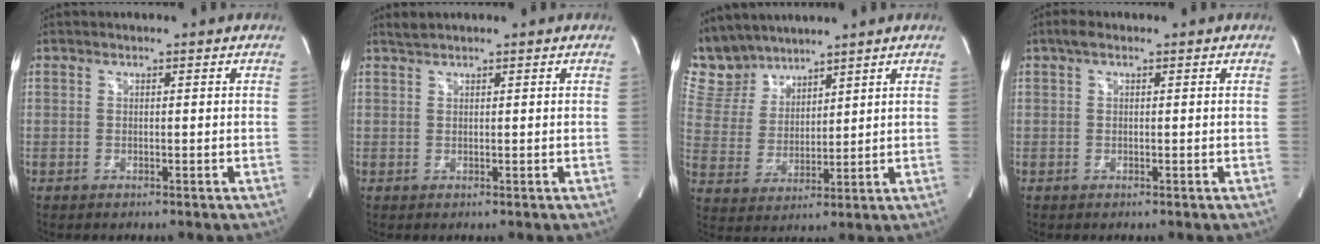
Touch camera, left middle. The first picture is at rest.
{"total": 1.1, "force": [1.0, -0.2, 0.3], "torque": [-0.010, 0.007, 0.027]}
{"total": 9.1, "force": [8.4, 3.2, 1.0], "torque": [-0.038, 0.014, 0.186]}
{"total": 1.5, "force": [0.8, 0.5, 1.1], "torque": [-0.023, 0.015, 0.014]}